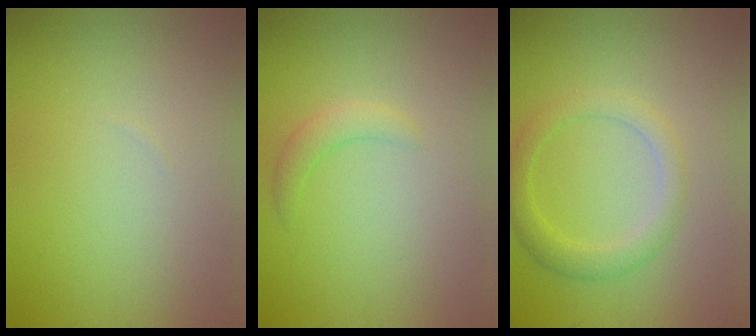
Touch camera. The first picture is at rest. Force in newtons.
{"total": 1.6, "press": 1.6, "slide": 0.1}
{"total": 2.8, "press": 2.8, "slide": 0.1}